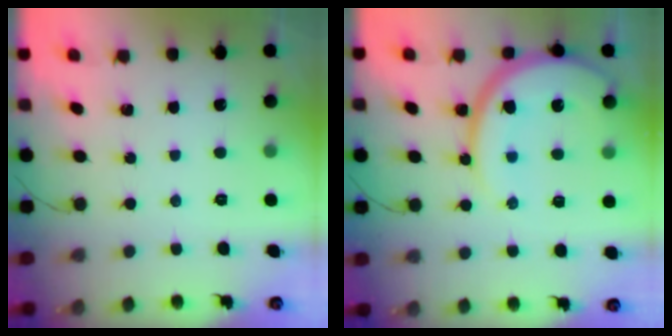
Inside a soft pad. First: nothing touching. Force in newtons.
{"total": 14.8, "press": 14.7, "slide": 1.4}